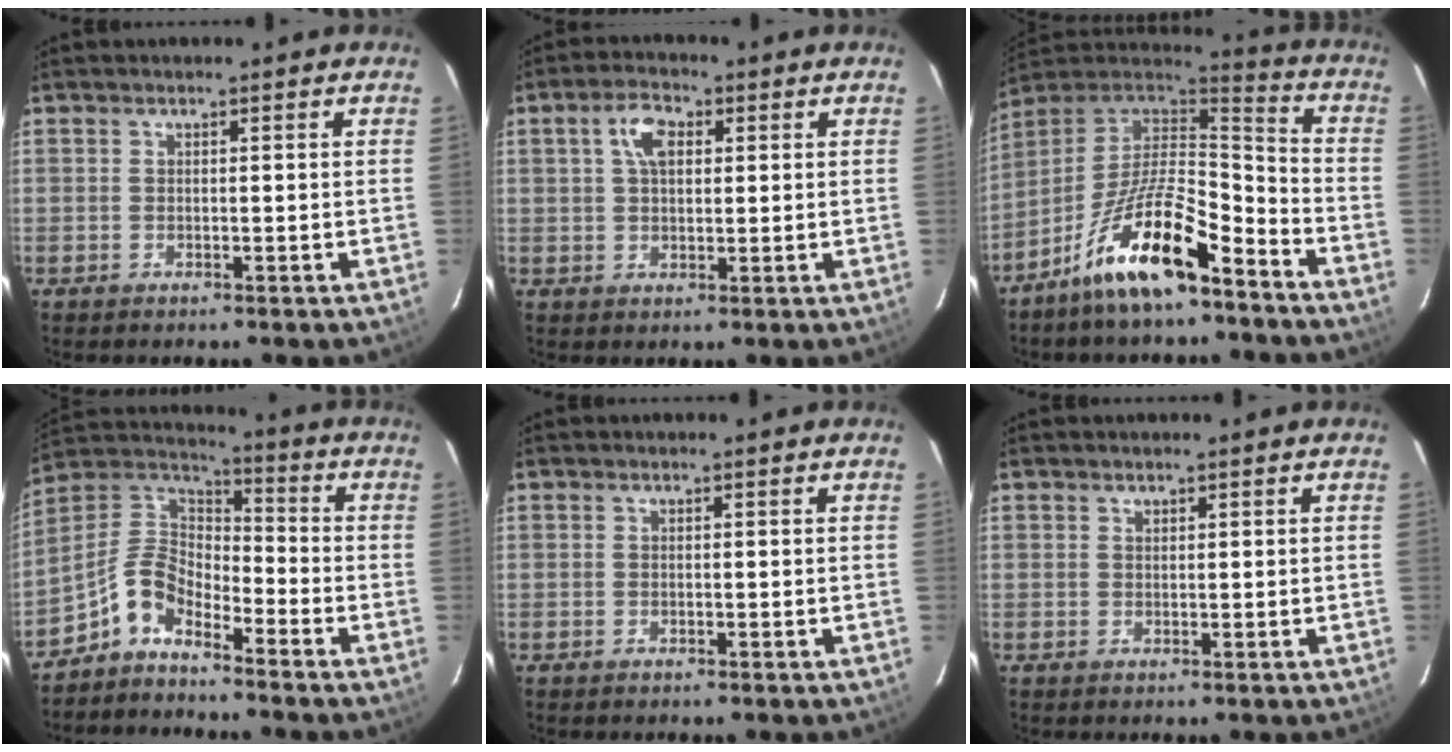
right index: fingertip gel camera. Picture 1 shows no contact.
{"total": 5.3, "force": [1.6, 3.1, 4.0], "torque": [-0.074, 0.017, 0.031]}
{"total": 16.6, "force": [-10.0, 4.8, 12.3], "torque": [-0.236, 0.006, -0.185]}
{"total": 8.6, "force": [-5.8, 4.3, 4.8], "torque": [-0.112, 0.034, -0.128]}
{"total": 0.0}
{"total": 0.6, "force": [0.5, 0.3, 0.0], "torque": [0.001, 0.001, 0.010]}